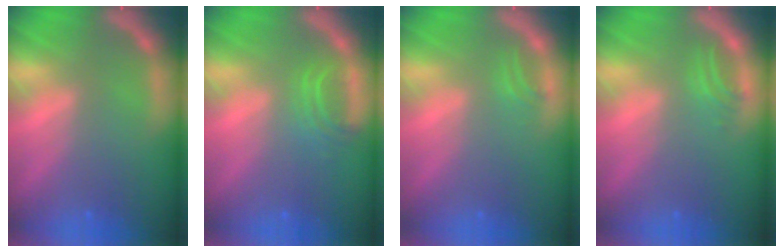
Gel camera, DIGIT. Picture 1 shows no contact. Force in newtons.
{"total": 2.5}
{"total": 0.9}
{"total": 1.5}